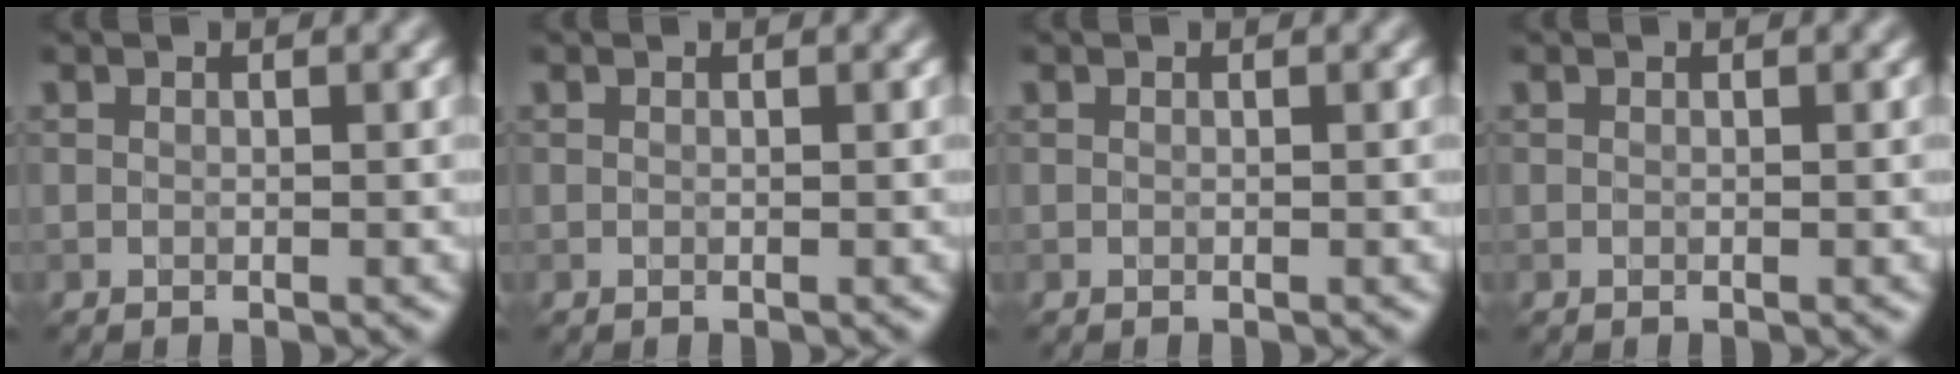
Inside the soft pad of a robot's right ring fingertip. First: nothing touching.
{"total": 0.0}
{"total": 0.0}
{"total": 0.0}